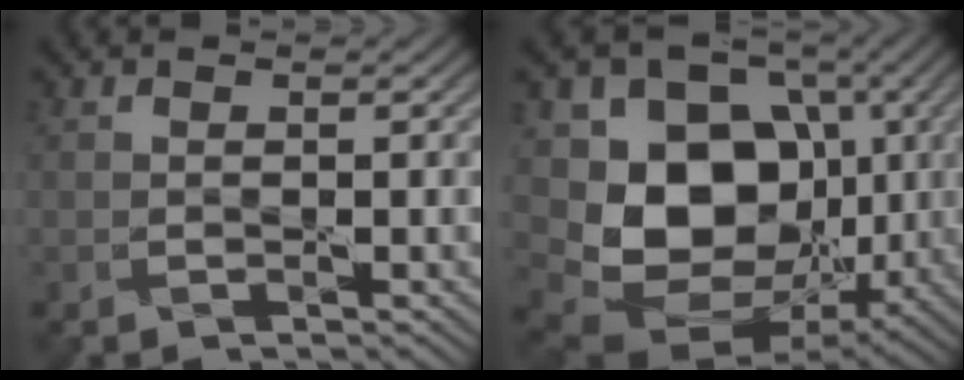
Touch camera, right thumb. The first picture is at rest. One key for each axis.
{"total": 13.7, "fx": -0.2, "fy": 10.9, "fz": 8.3, "tx": -0.148, "ty": -0.021, "tz": -0.006}